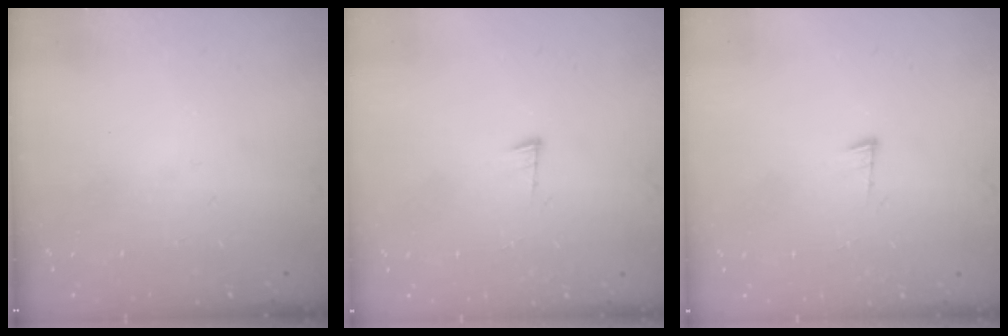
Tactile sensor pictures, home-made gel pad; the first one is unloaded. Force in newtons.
{"total": 3.6, "press": 3.5, "slide": 0.5}
{"total": 3.6, "press": 3.5, "slide": 0.5}